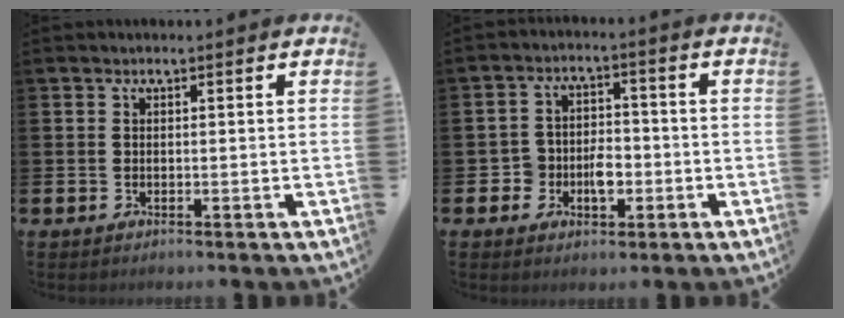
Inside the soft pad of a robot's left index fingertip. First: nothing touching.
{"total": 4.4, "force": [-1.6, 3.4, 2.2], "torque": [-0.047, 0.010, -0.035]}